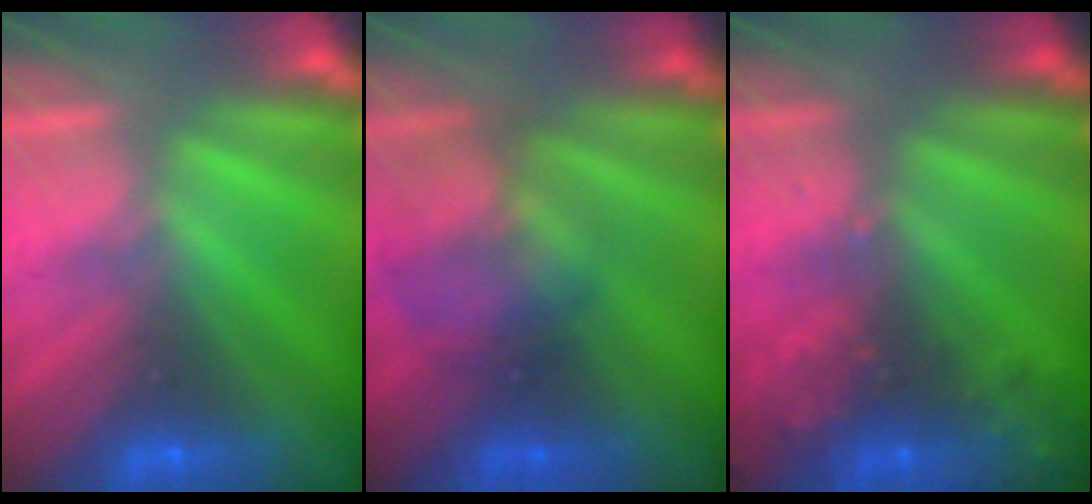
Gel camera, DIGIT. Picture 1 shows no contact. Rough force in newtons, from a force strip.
{"total": 2.3}
{"total": 9.0}